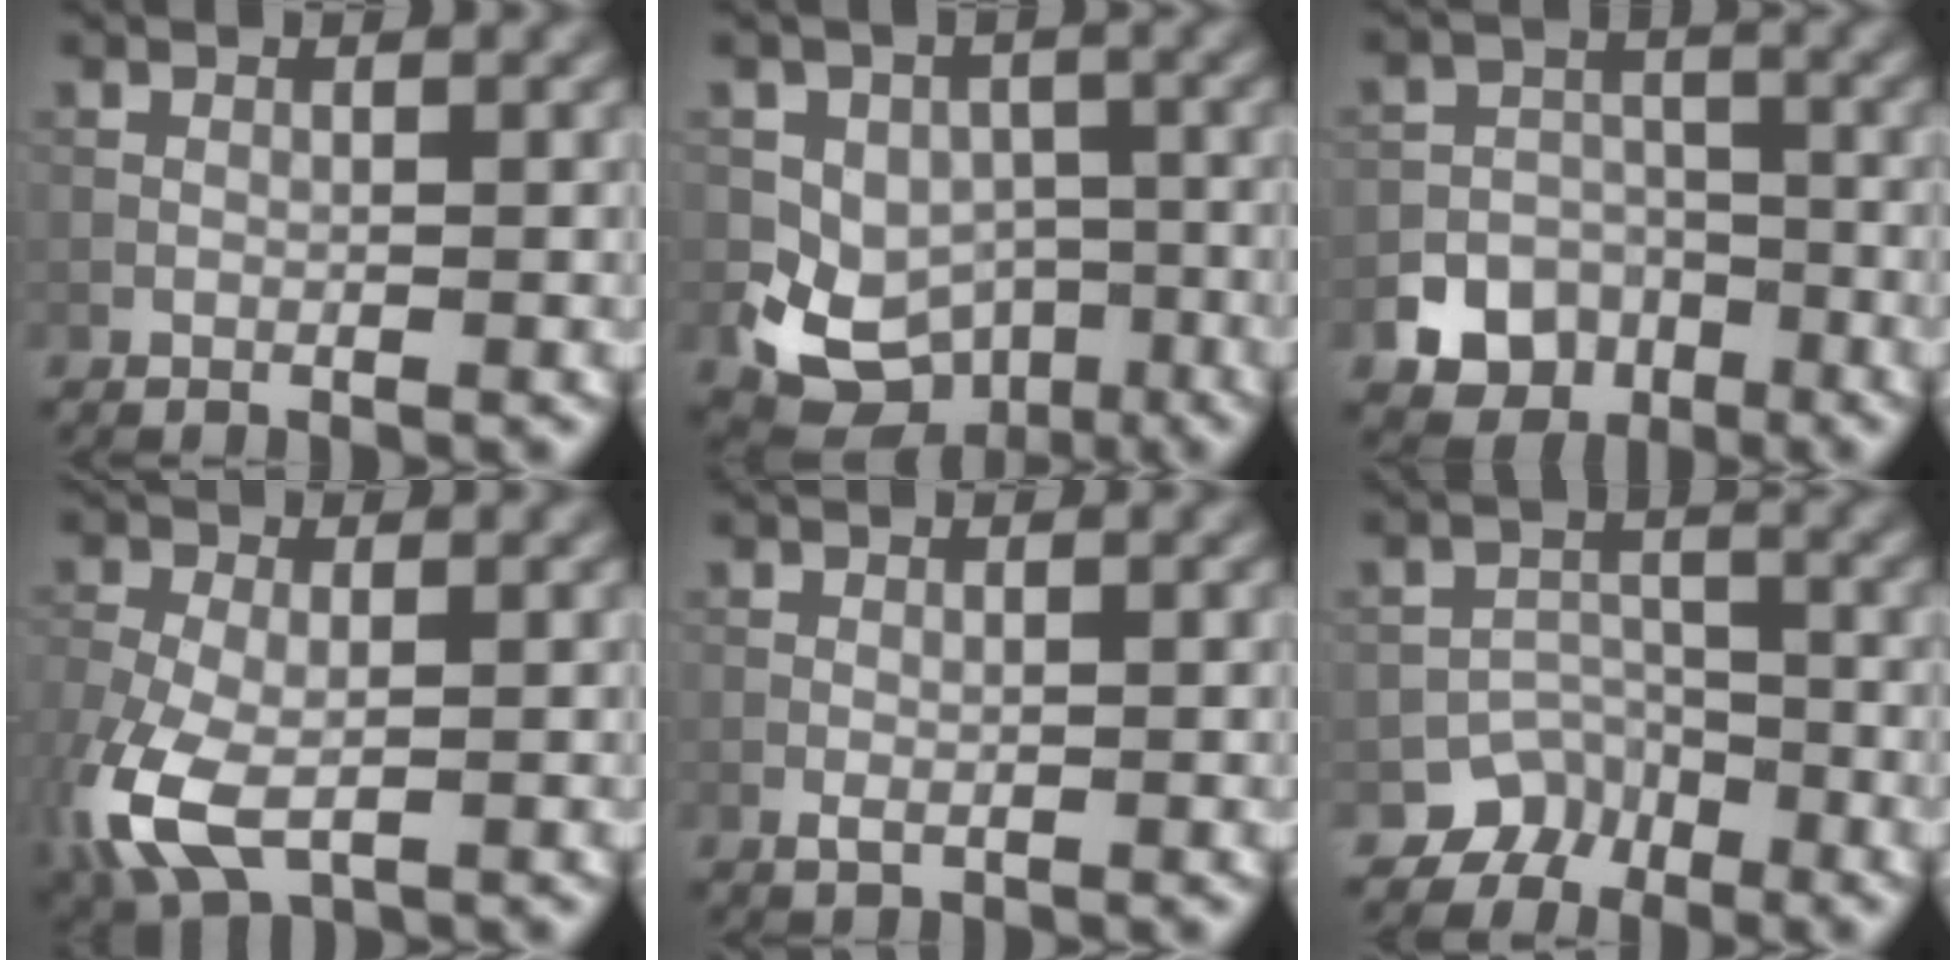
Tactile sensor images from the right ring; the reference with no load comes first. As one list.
[{"total": 7.5, "force": [-2.5, 6.2, 3.5], "torque": [-0.044, -0.002, -0.050]}, {"total": 7.5, "force": [-4.4, 5.9, 1.6], "torque": [-0.002, -0.020, -0.086]}, {"total": 8.0, "force": [-2.8, 4.5, 6.0], "torque": [-0.161, -0.022, -0.058]}, {"total": 0.7, "force": [-0.1, 0.5, 0.5], "torque": [-0.011, -0.001, -0.001]}, {"total": 3.5, "force": [-2.5, 2.4, 0.2], "torque": [0.015, 0.000, -0.036]}]